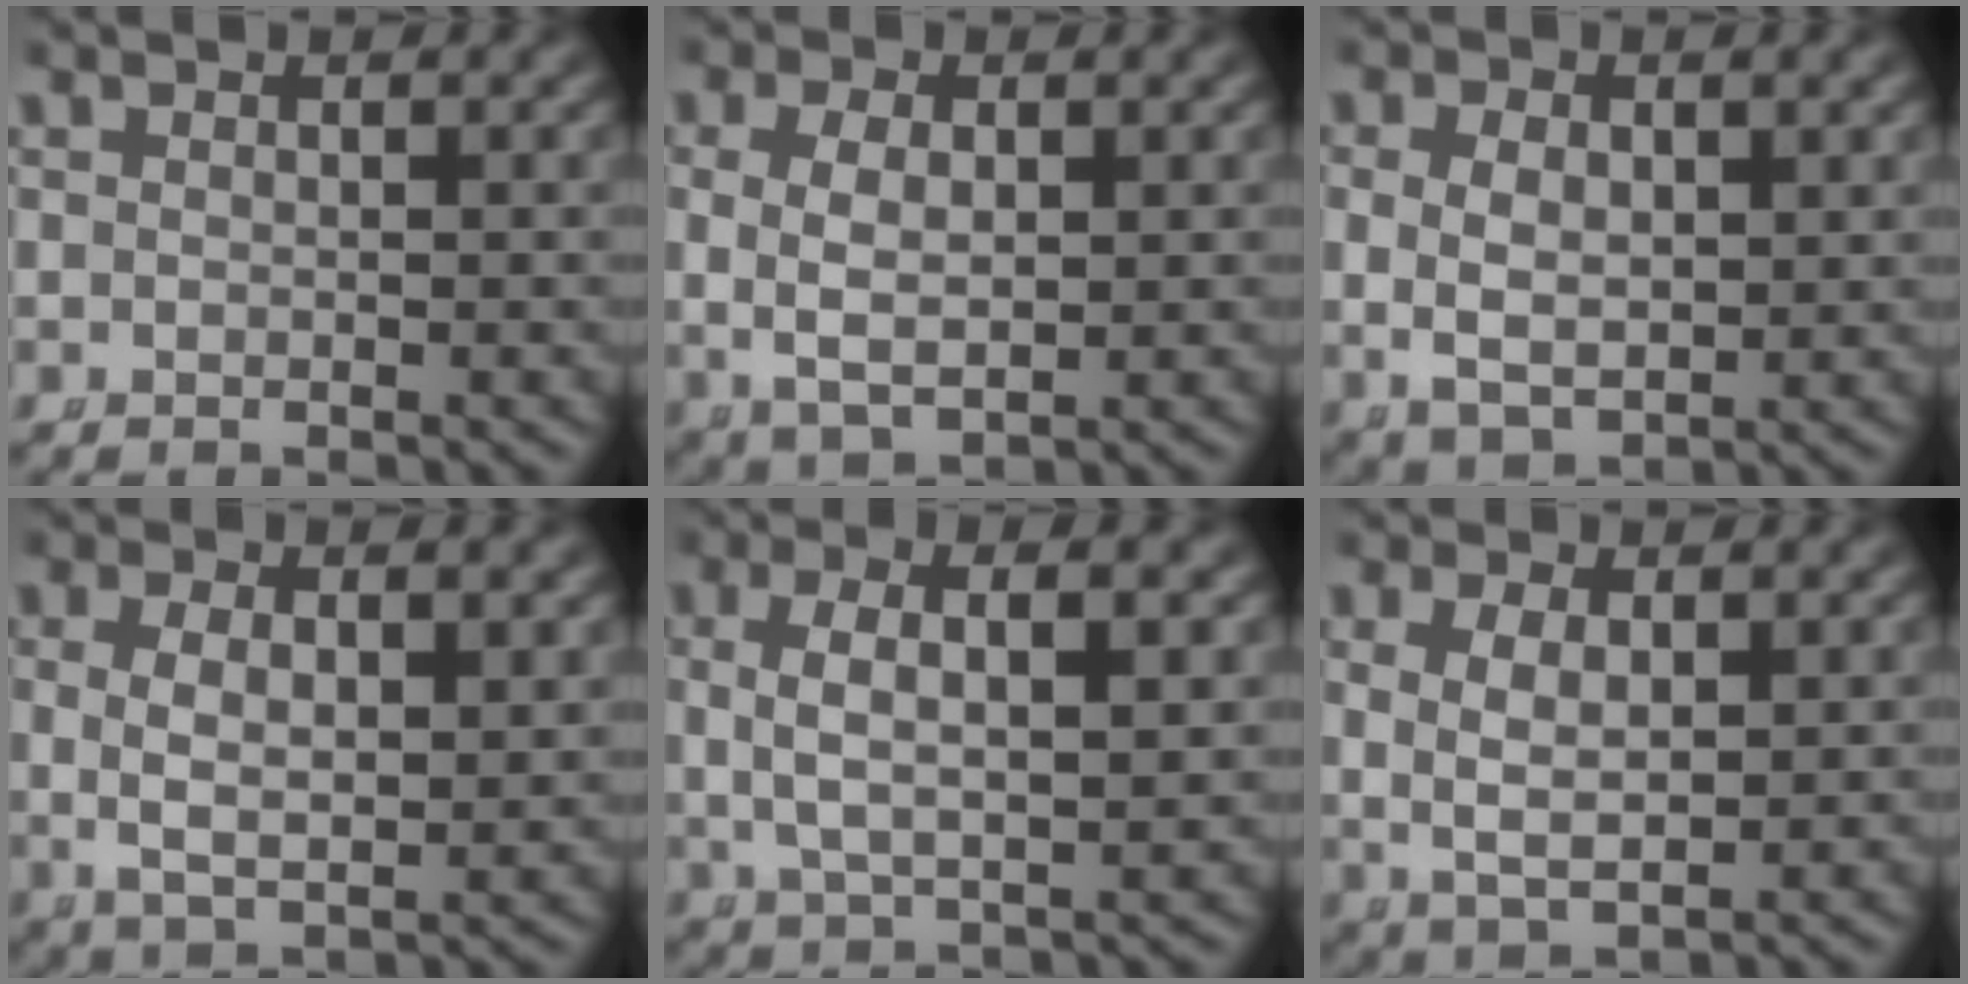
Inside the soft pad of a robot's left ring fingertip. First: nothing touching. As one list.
[{"total": 5.5, "force": [0.2, 3.7, 4.1], "torque": [-0.087, -0.009, 0.015]}, {"total": 5.1, "force": [0.1, 3.6, 3.5], "torque": [-0.076, -0.019, 0.019]}, {"total": 5.1, "force": [0.4, 2.7, 4.3], "torque": [-0.090, -0.010, 0.020]}, {"total": 5.0, "force": [1.1, 1.9, 4.5], "torque": [-0.095, -0.002, 0.030]}, {"total": 5.2, "force": [0.3, 3.5, 3.9], "torque": [-0.084, -0.013, 0.016]}]